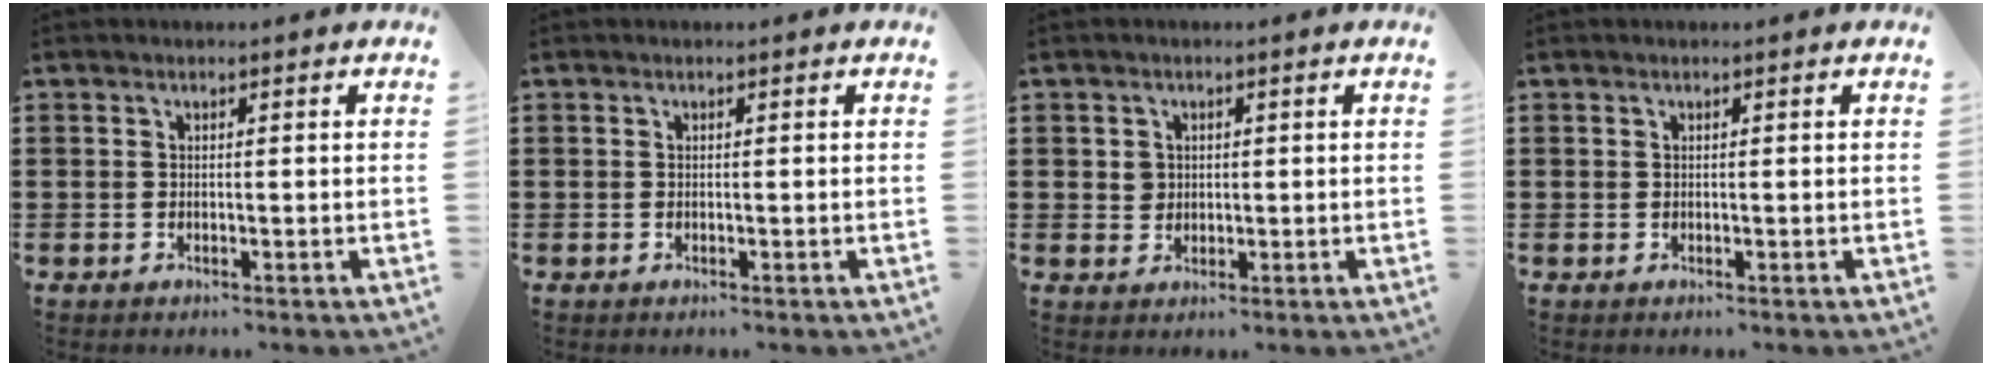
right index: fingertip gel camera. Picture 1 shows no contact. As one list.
[{"total": 0.0}, {"total": 1.8, "force": [0.5, 1.7, 0.6], "torque": [-0.017, 0.008, 0.009]}, {"total": 0.0}]